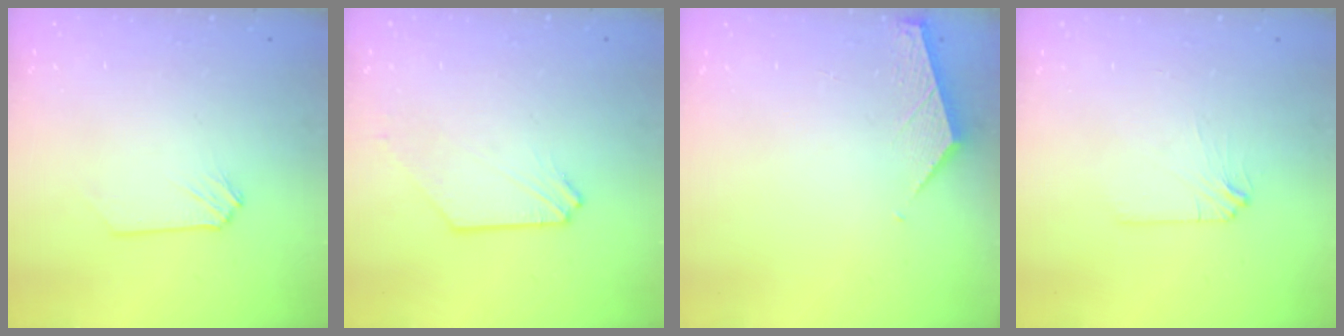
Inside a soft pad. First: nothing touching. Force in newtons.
{"total": 1.2, "press": 1.2, "slide": 0.2}
{"total": 2.8, "press": 2.8, "slide": 0.3}
{"total": 2.5, "press": 2.5, "slide": 0.4}